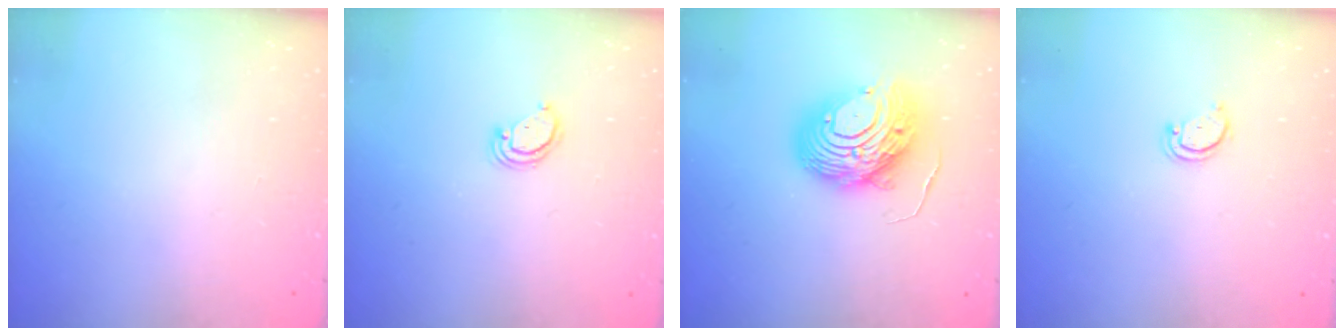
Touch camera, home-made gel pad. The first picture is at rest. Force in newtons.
{"total": 2.8, "press": 2.8, "slide": 0.2}
{"total": 12.8, "press": 12.7, "slide": 1.3}
{"total": 1.9, "press": 1.9, "slide": 0.2}